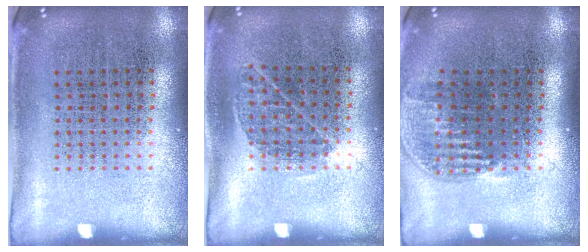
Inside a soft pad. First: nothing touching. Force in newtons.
{"total": 0.8, "press": 0.6, "slide": 0.6}
{"total": 1.1, "press": 0.9, "slide": 0.6}